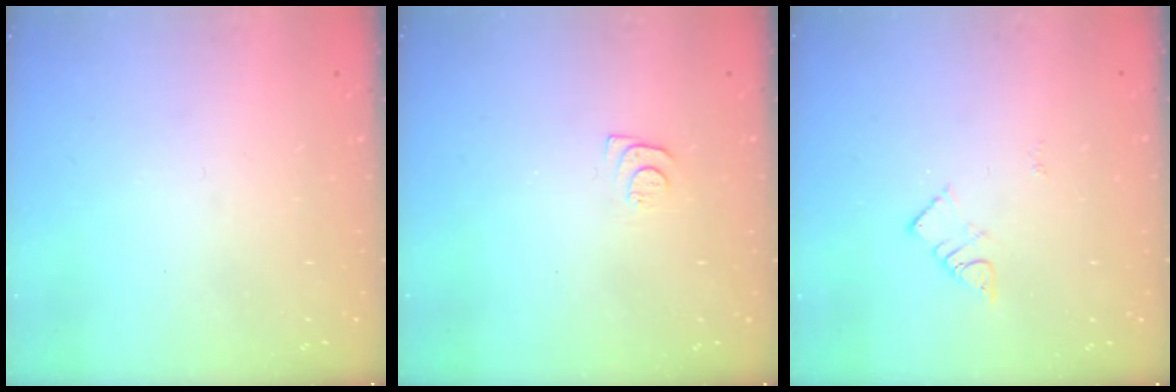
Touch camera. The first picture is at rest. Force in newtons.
{"total": 5.5, "press": 5.4, "slide": 0.6}
{"total": 3.8, "press": 3.8, "slide": 0.4}